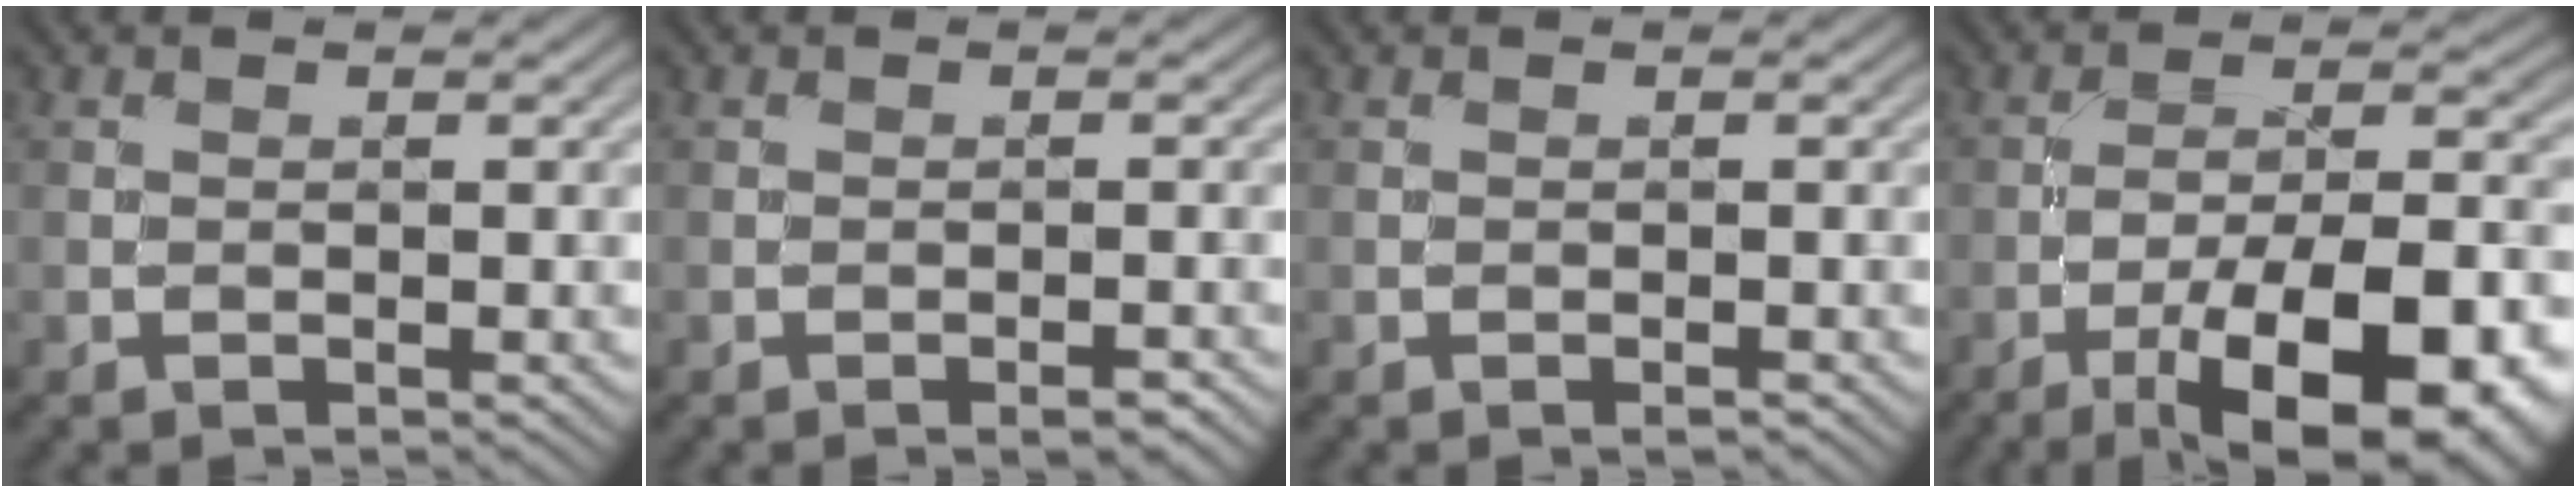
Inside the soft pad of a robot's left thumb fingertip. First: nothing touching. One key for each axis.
{"total": 1.6, "fx": -1.0, "fy": 0.5, "fz": 1.1, "tx": -0.018, "ty": 0.001, "tz": -0.017}
{"total": 0.5, "fx": -0.4, "fy": 0.2, "fz": 0.3, "tx": -0.007, "ty": 0.000, "tz": -0.007}
{"total": 16.3, "fx": -8.9, "fy": 5.5, "fz": 12.5, "tx": -0.179, "ty": -0.007, "tz": -0.135}